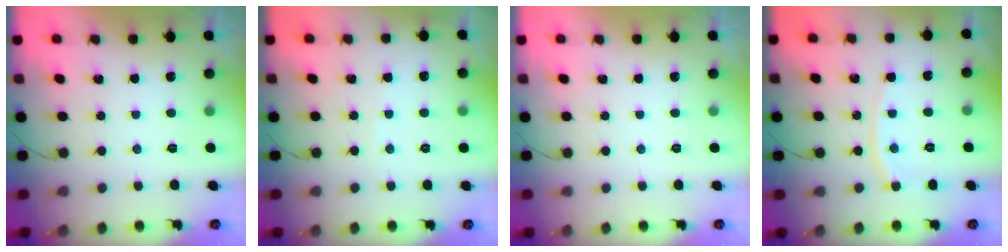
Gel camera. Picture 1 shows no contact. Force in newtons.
{"total": 2.8, "press": 2.8, "slide": 0.3}
{"total": 0.0}
{"total": 5.4, "press": 5.4, "slide": 0.9}